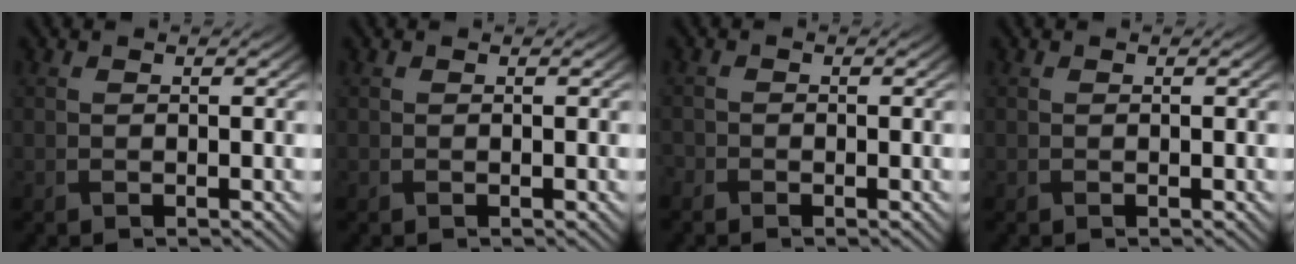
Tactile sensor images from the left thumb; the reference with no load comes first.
{"total": 0.0}
{"total": 1.1, "force": [-1.0, 0.4, 0.1], "torque": [-0.004, -0.004, -0.024]}
{"total": 0.0}